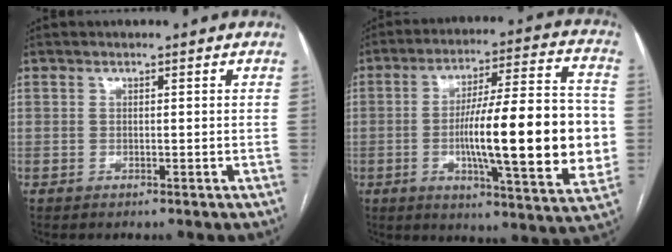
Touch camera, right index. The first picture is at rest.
{"total": 21.6, "force": [-2.4, 3.0, 21.3], "torque": [-0.297, 0.013, -0.031]}